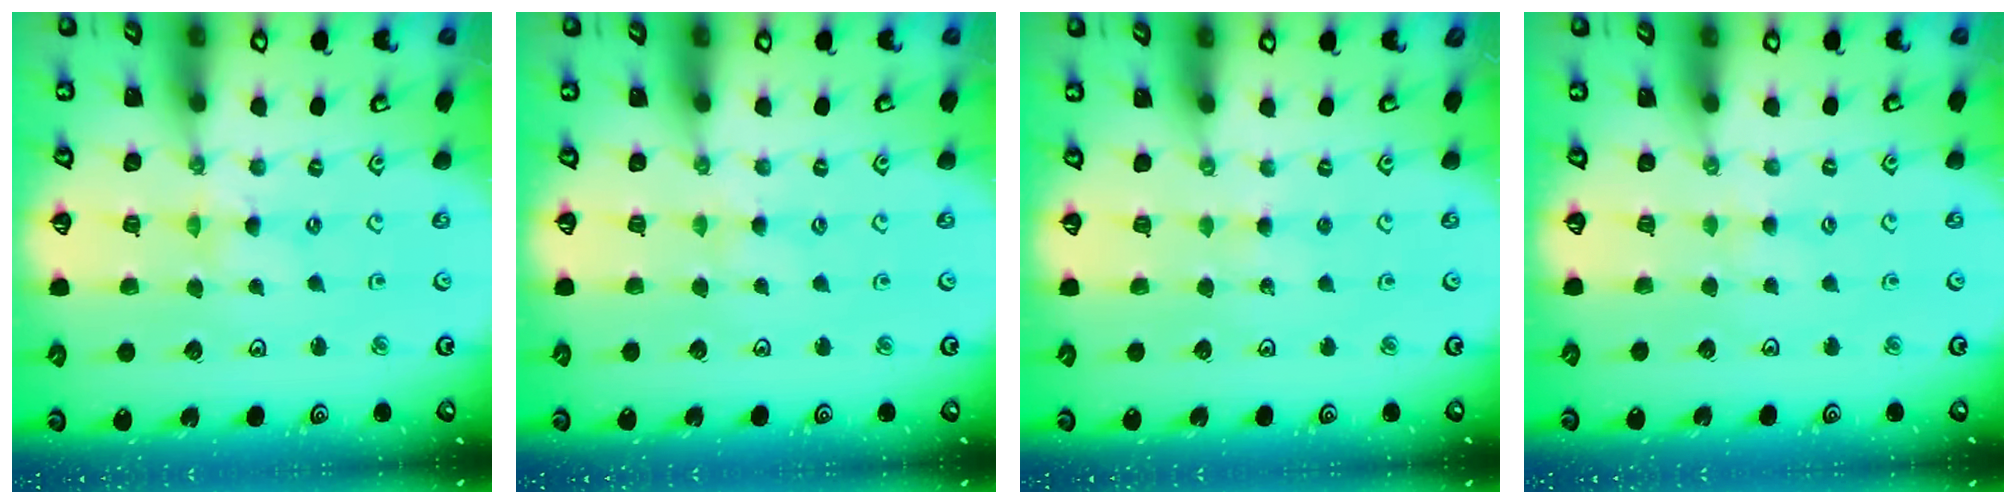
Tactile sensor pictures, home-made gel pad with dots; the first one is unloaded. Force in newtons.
{"total": 1.3, "press": 1.2, "slide": 0.3}
{"total": 2.6, "press": 2.6, "slide": 0.3}
{"total": 1.7, "press": 1.7, "slide": 0.3}